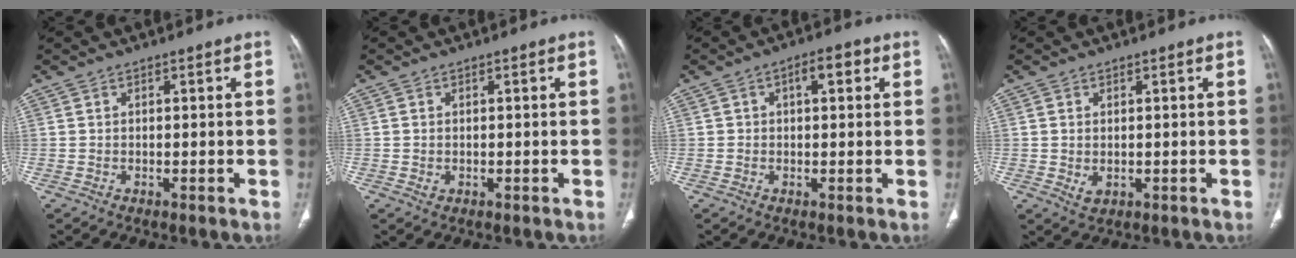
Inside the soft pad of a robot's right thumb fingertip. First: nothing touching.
{"total": 1.0, "force": [-0.1, 0.8, 0.6], "torque": [-0.013, -0.001, 0.002]}
{"total": 4.4, "force": [1.2, 2.4, 3.5], "torque": [-0.040, 0.012, 0.015]}
{"total": 2.5, "force": [-0.1, 1.7, 1.8], "torque": [-0.032, -0.006, 0.006]}